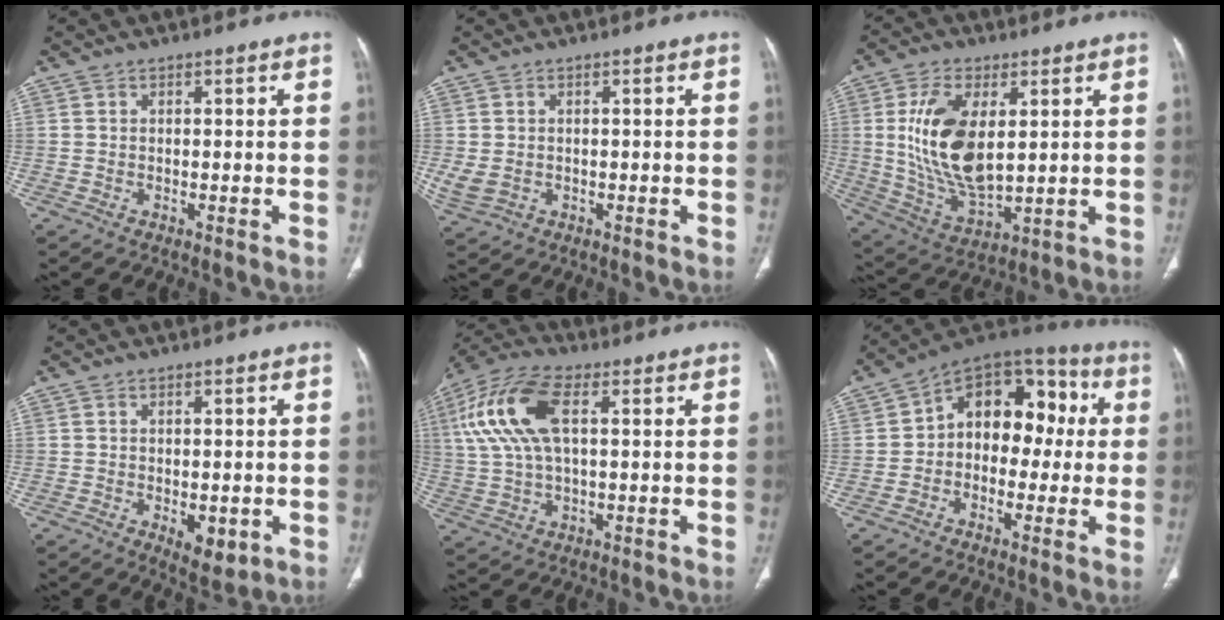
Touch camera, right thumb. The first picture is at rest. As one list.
[{"total": 3.5, "force": [-0.4, 2.8, 2.1], "torque": [-0.057, 0.002, 0.004]}, {"total": 16.2, "force": [3.0, 8.3, 13.6], "torque": [-0.257, -0.020, 0.069]}, {"total": 5.3, "force": [-1.3, 2.8, 4.3], "torque": [-0.049, -0.008, -0.009]}, {"total": 14.9, "force": [3.9, 7.1, 12.5], "torque": [-0.279, 0.021, 0.073]}, {"total": 15.3, "force": [1.1, 10.5, 11.1], "torque": [-0.104, 0.051, -0.001]}]